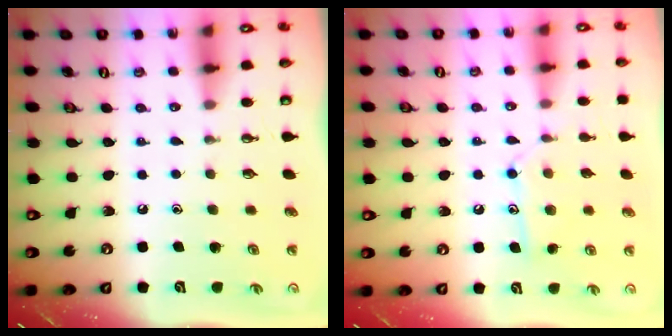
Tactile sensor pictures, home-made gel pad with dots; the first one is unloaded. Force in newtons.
{"total": 11.7, "press": 11.7, "slide": 0.6}